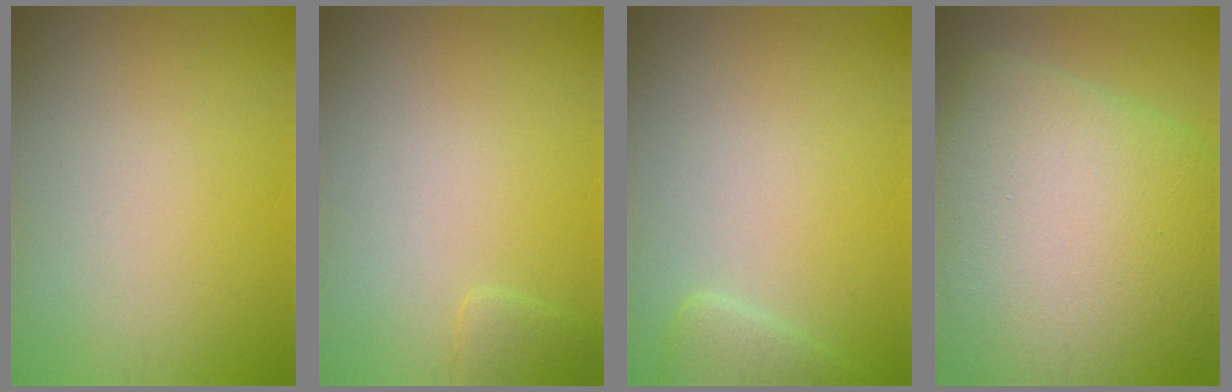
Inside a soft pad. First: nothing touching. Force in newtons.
{"total": 1.1, "press": 1.1, "slide": 0.1}
{"total": 1.9, "press": 1.8, "slide": 0.2}
{"total": 16.8, "press": 16.8, "slide": 0.9}